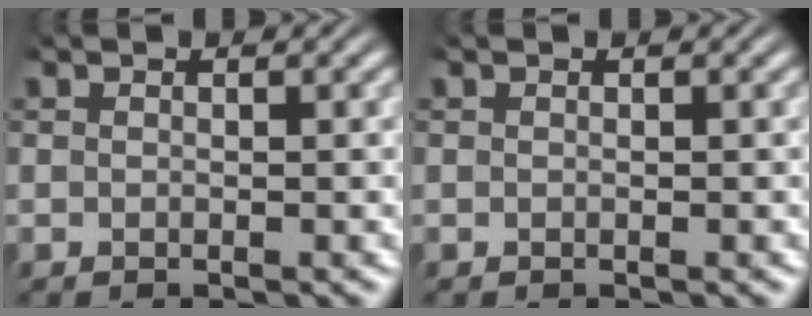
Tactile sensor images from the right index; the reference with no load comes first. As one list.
[{"total": 0.0}]